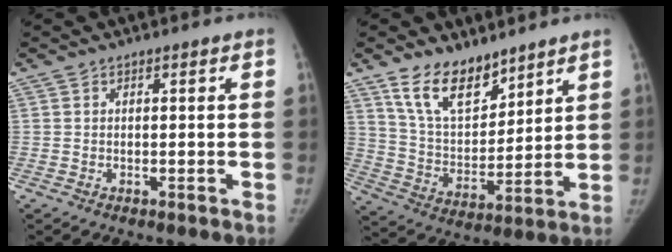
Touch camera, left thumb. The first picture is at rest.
{"total": 12.9, "force": [9.4, 6.4, 6.2], "torque": [-0.074, -0.065, 0.183]}